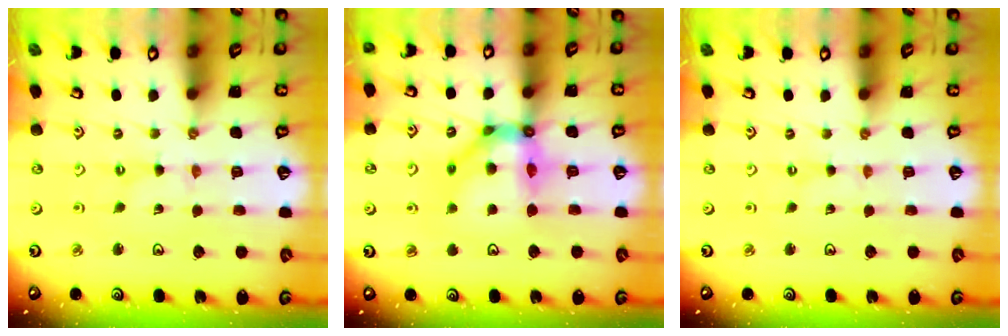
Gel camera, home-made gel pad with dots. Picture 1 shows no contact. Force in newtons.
{"total": 13.2, "press": 13.0, "slide": 2.0}
{"total": 0.0}